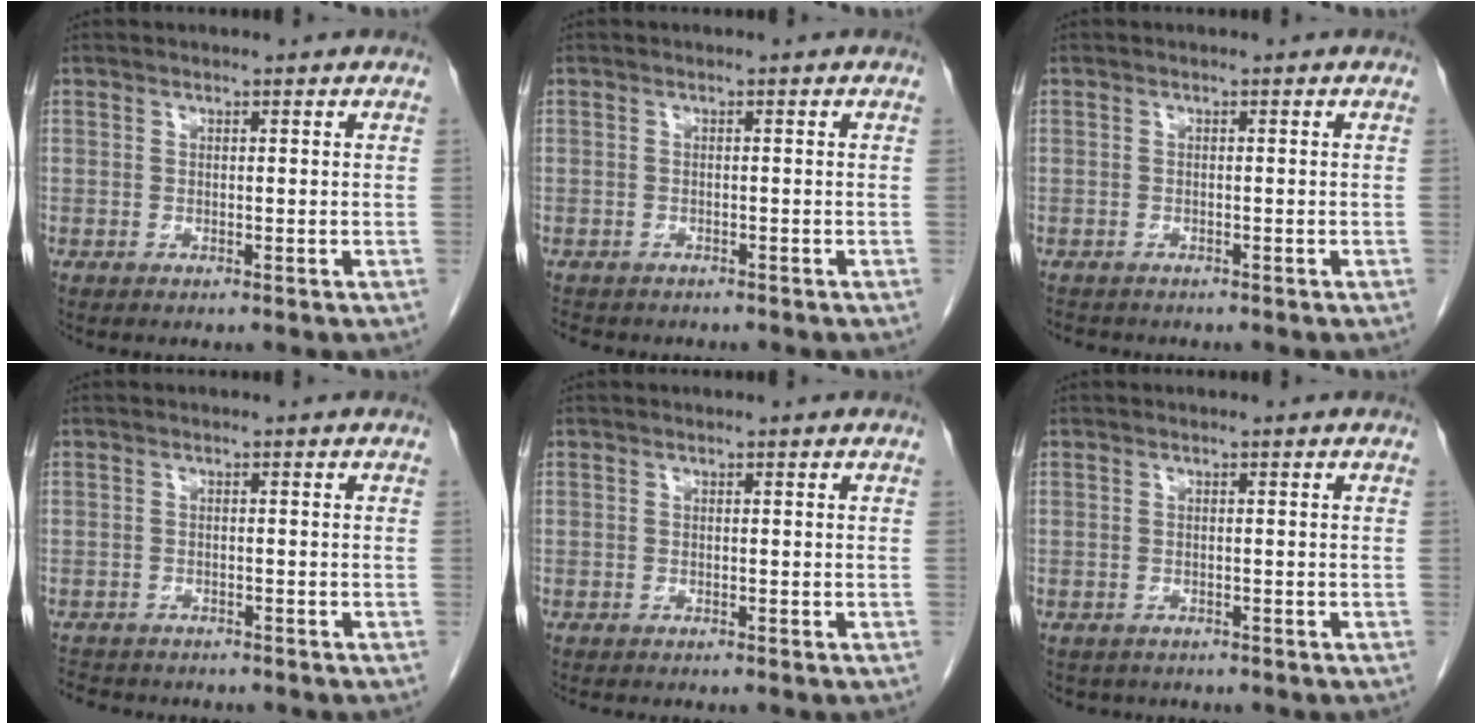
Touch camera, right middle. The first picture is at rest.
{"total": 4.6, "force": [-3.9, 2.0, 1.5], "torque": [-0.026, -0.005, -0.049]}
{"total": 2.1, "force": [-1.8, 0.9, 0.3], "torque": [-0.010, -0.004, -0.027]}
{"total": 5.9, "force": [-5.3, 2.2, 1.4], "torque": [-0.022, -0.004, -0.078]}
{"total": 1.5, "force": [-1.4, 0.3, 0.6], "torque": [-0.012, -0.004, -0.018]}
{"total": 2.4, "force": [-2.1, 1.2, 0.0], "torque": [-0.005, 0.000, -0.030]}